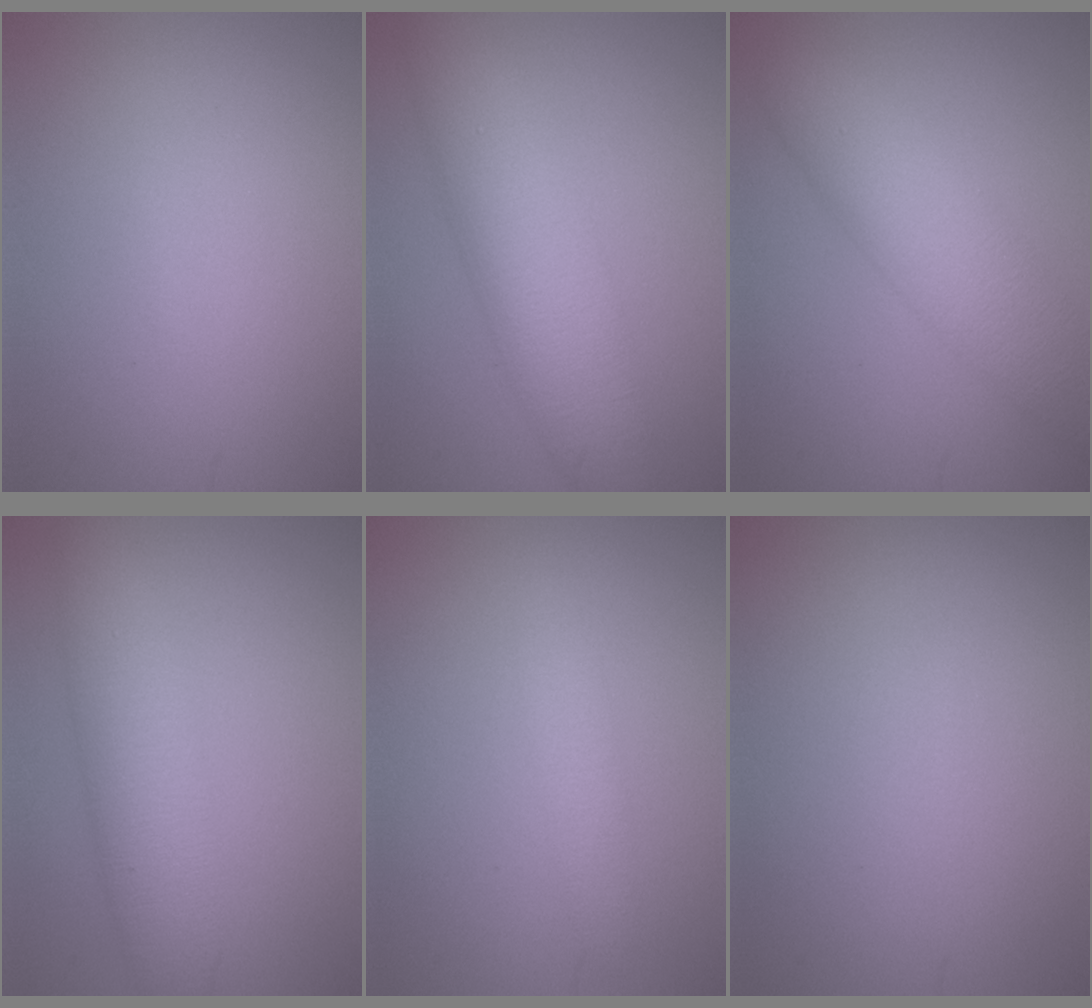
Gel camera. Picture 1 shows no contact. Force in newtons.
{"total": 6.7, "press": 6.7, "slide": 0.1}
{"total": 5.8, "press": 5.8, "slide": 0.2}
{"total": 5.0, "press": 5.0, "slide": 0.1}
{"total": 2.1, "press": 2.1, "slide": 0.1}
{"total": 0.0}